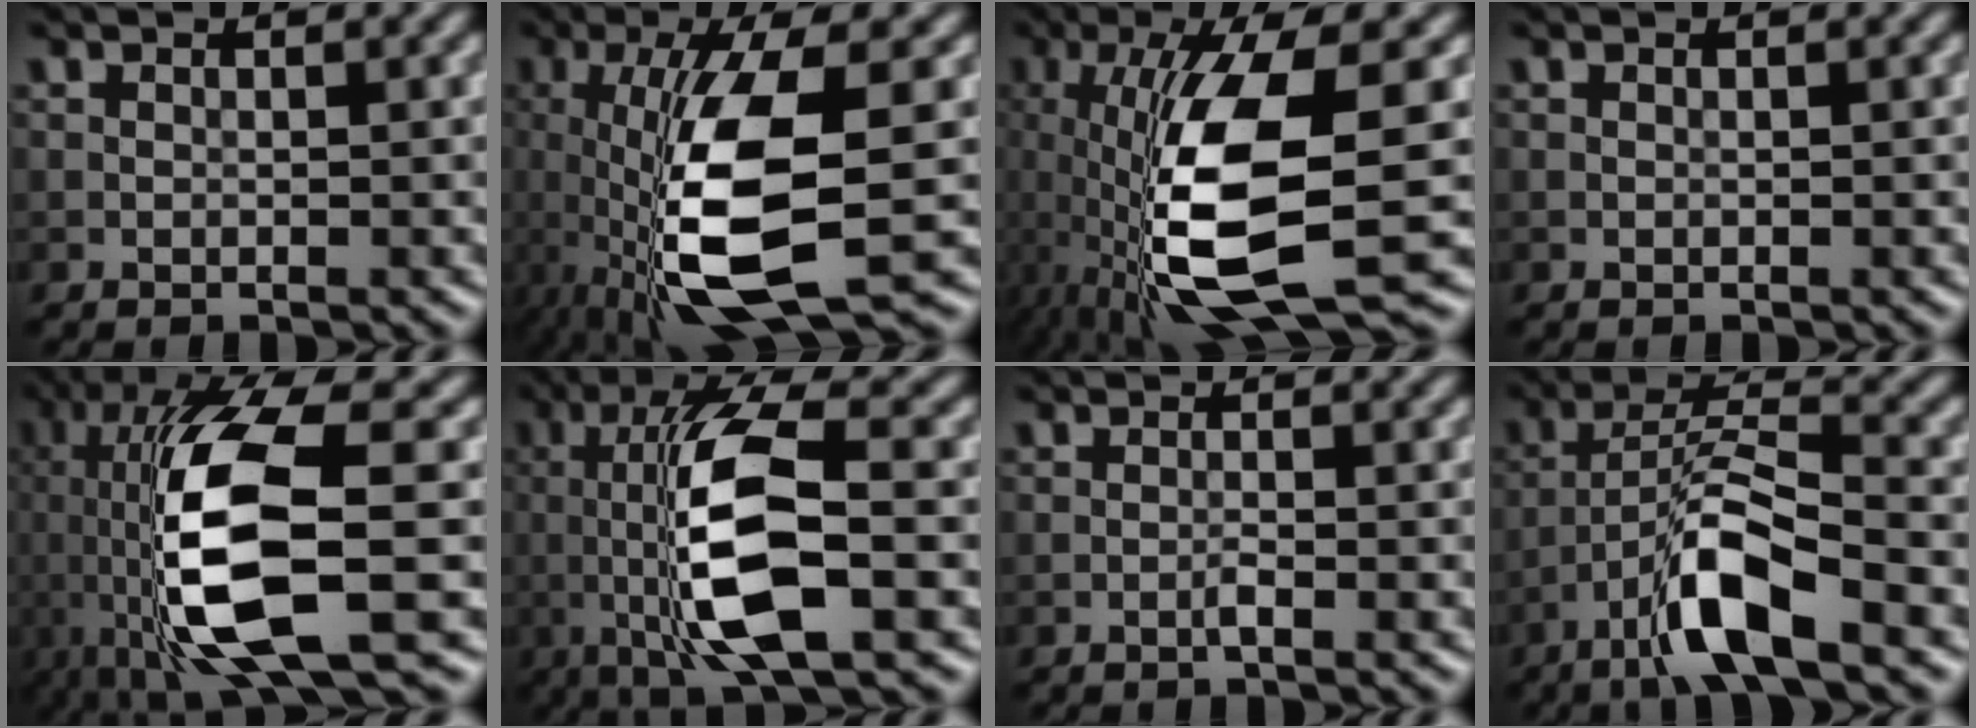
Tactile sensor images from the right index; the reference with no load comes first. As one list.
[{"total": 10.5, "force": [-1.5, 2.9, 10.0], "torque": [-0.195, -0.015, -0.022]}, {"total": 11.8, "force": [-2.1, 3.4, 11.1], "torque": [-0.217, -0.020, -0.035]}, {"total": 0.0}, {"total": 13.6, "force": [-1.2, 4.4, 12.9], "torque": [-0.248, -0.018, -0.023]}, {"total": 10.0, "force": [-0.8, 2.9, 9.5], "torque": [-0.179, 0.001, -0.013]}, {"total": 0.7, "force": [-0.4, 0.0, 0.6], "torque": [-0.013, 0.001, -0.010]}, {"total": 7.3, "force": [-4.1, 1.3, 5.9], "torque": [-0.112, 0.011, -0.080]}]